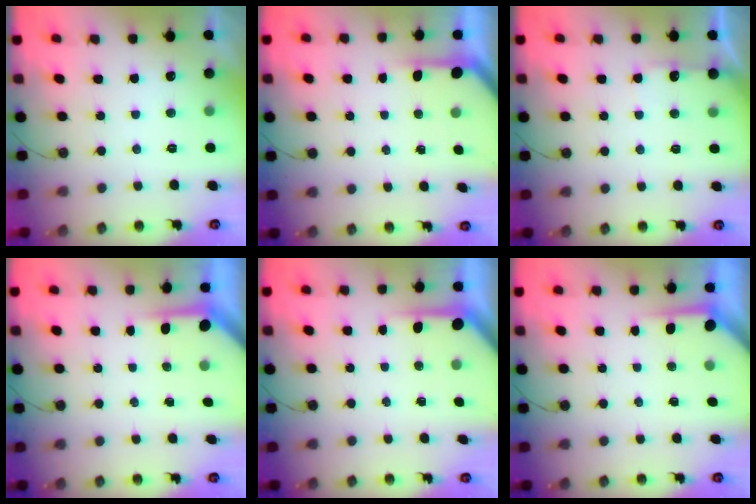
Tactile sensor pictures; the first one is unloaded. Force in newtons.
{"total": 2.7, "press": 2.7, "slide": 0.2}
{"total": 5.2, "press": 5.1, "slide": 0.7}
{"total": 3.8, "press": 3.8, "slide": 0.4}
{"total": 3.5, "press": 3.5, "slide": 0.4}
{"total": 3.4, "press": 3.4, "slide": 0.3}